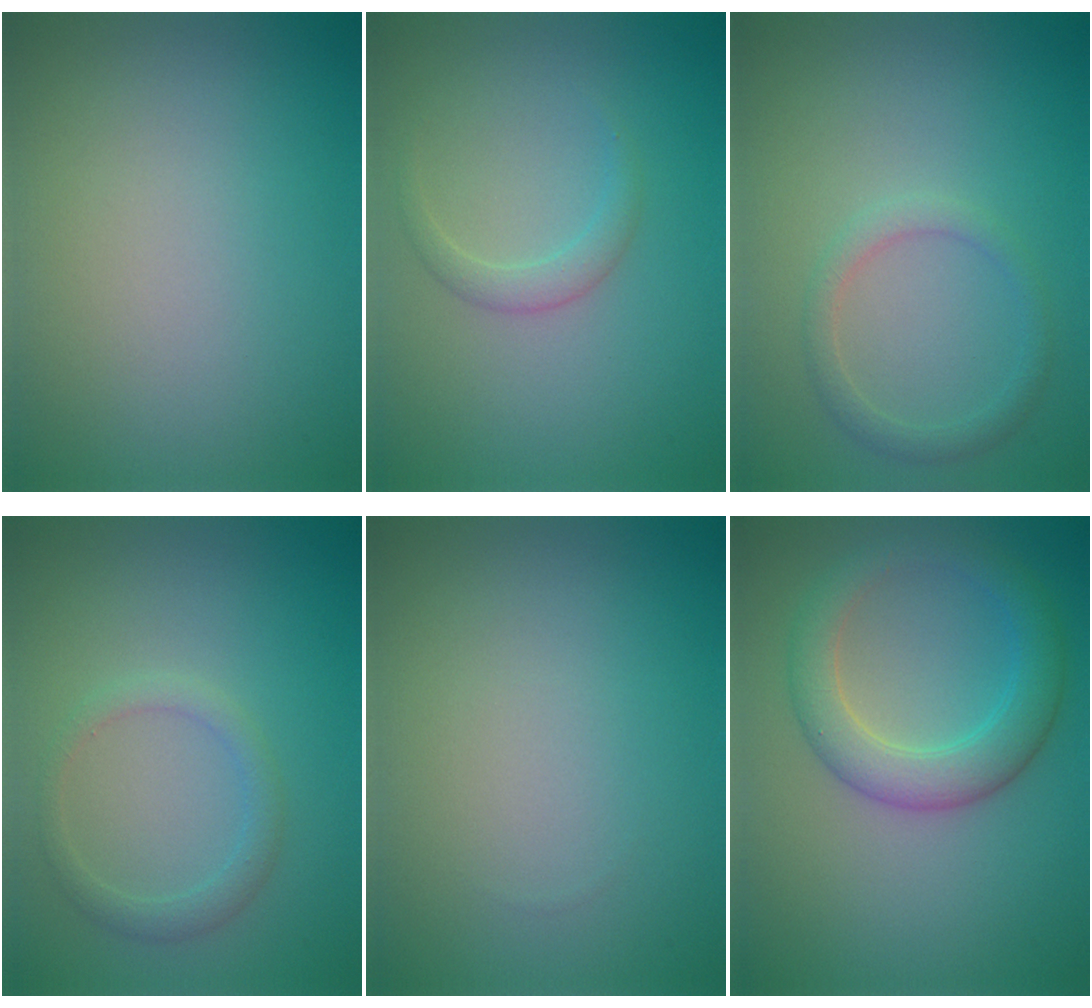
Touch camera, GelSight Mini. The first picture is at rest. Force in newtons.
{"total": 1.6, "press": 1.6, "slide": 0.2}
{"total": 1.8, "press": 1.8, "slide": 0.0}
{"total": 1.8, "press": 1.8, "slide": 0.2}
{"total": 0.0}
{"total": 4.6, "press": 4.6, "slide": 0.1}